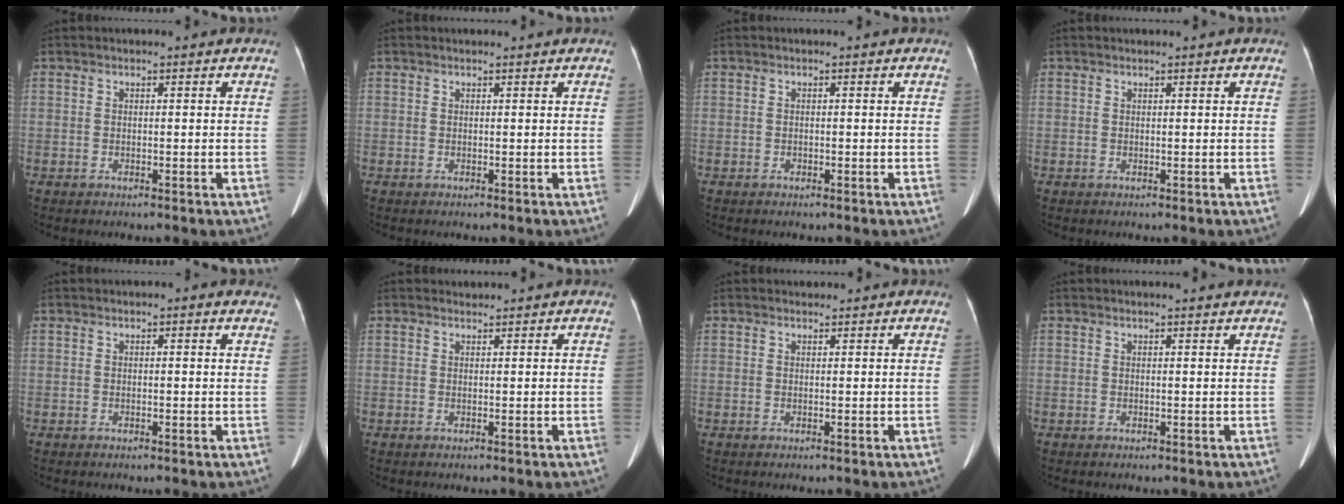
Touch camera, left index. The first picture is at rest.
{"total": 1.4, "force": [1.4, 0.2, 0.2], "torque": [-0.011, 0.014, 0.016]}
{"total": 0.6, "force": [-0.5, 0.1, -0.1], "torque": [0.001, -0.006, -0.006]}
{"total": 0.7, "force": [0.6, -0.1, 0.2], "torque": [-0.006, 0.007, 0.014]}
{"total": 0.9, "force": [0.5, 0.5, 0.6], "torque": [-0.003, 0.001, -0.002]}
{"total": 0.7, "force": [0.6, 0.0, -0.2], "torque": [-0.006, 0.001, 0.012]}
{"total": 0.7, "force": [0.6, 0.2, -0.1], "torque": [-0.009, 0.002, 0.012]}
{"total": 3.1, "force": [3.0, -0.1, 0.7], "torque": [-0.013, 0.003, 0.026]}